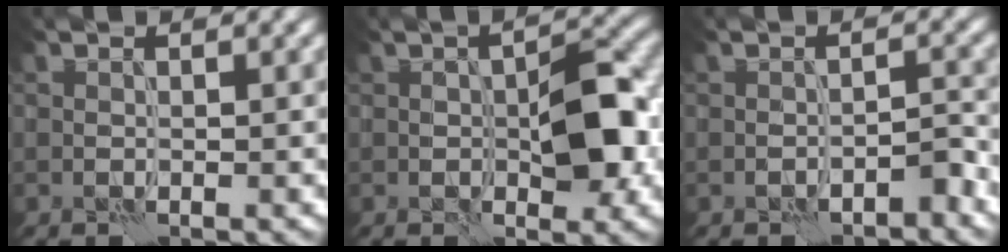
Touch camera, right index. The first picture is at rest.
{"total": 6.4, "force": [-1.0, 2.9, 5.7], "torque": [-0.084, 0.008, -0.017]}
{"total": 2.0, "force": [-1.5, 0.6, 1.1], "torque": [-0.013, 0.012, -0.023]}